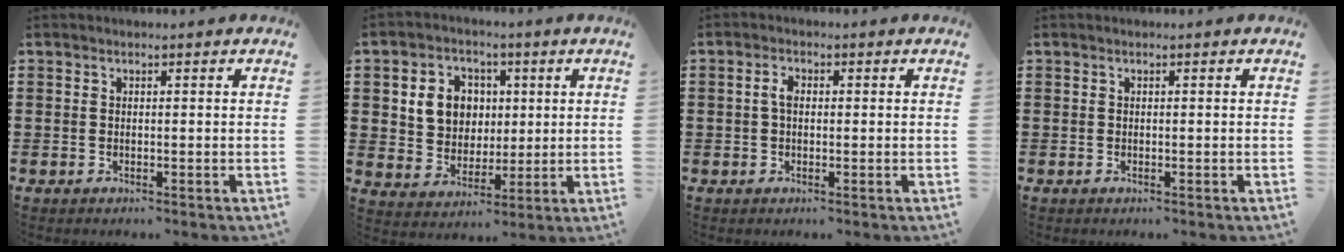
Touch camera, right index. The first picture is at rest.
{"total": 7.1, "force": [1.6, 6.3, 2.9], "torque": [-0.070, 0.015, 0.024]}
{"total": 2.2, "force": [0.0, 1.2, 1.9], "torque": [-0.038, 0.006, -0.001]}
{"total": 0.0}